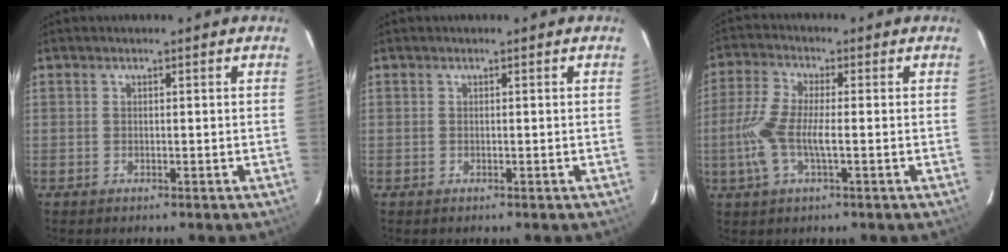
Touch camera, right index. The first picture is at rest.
{"total": 0.0}
{"total": 8.5, "force": [-1.6, 2.2, 8.1], "torque": [-0.182, 0.001, -0.035]}